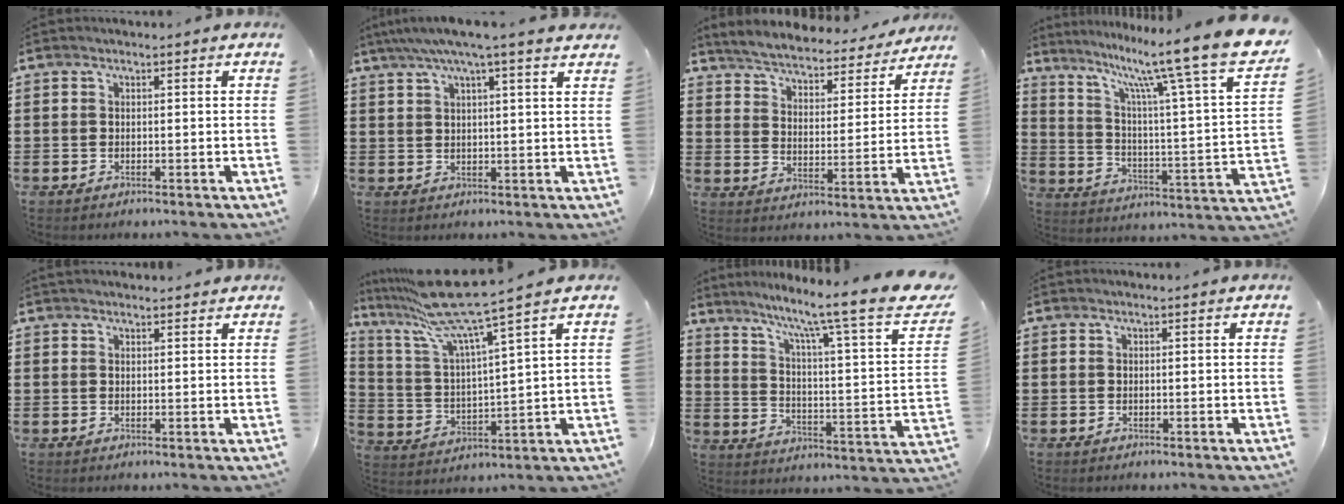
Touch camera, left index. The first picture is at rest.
{"total": 4.6, "force": [3.5, -0.3, 3.1], "torque": [-0.070, -0.008, 0.057]}
{"total": 4.1, "force": [4.1, -0.1, 0.3], "torque": [-0.029, -0.036, 0.064]}
{"total": 13.3, "force": [10.4, -0.2, 8.2], "torque": [-0.161, -0.084, 0.160]}
{"total": 1.3, "force": [1.2, 0.2, 0.2], "torque": [-0.005, 0.002, 0.024]}
{"total": 10.9, "force": [8.7, 0.0, 6.6], "torque": [-0.169, -0.049, 0.144]}
{"total": 8.8, "force": [6.5, -0.2, 5.9], "torque": [-0.124, -0.059, 0.090]}
{"total": 0.0}